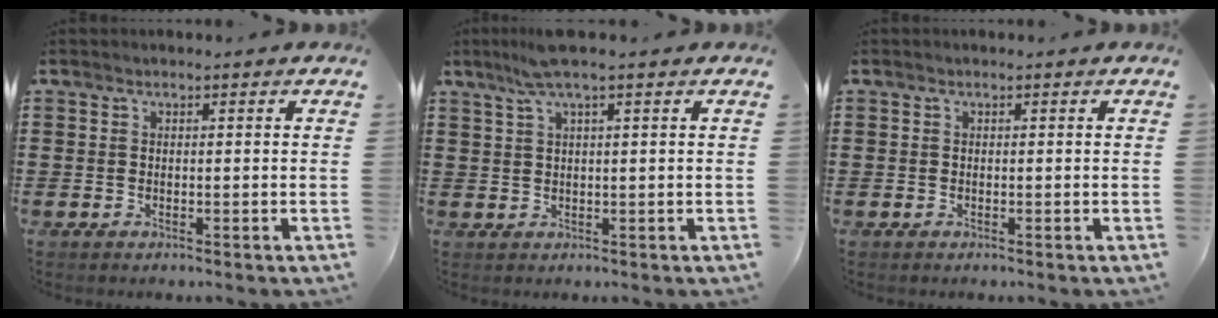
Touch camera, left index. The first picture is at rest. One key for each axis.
{"total": 3.9, "fx": 2.4, "fy": -0.1, "fz": 3.0, "tx": -0.064, "ty": 0.003, "tz": 0.042}
{"total": 0.0}